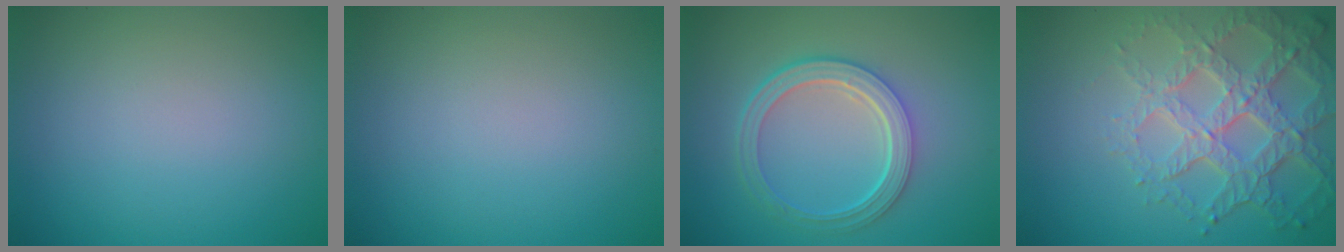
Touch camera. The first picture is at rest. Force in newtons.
{"total": 0.0}
{"total": 5.2, "press": 3.8, "slide": 3.4}
{"total": 6.7, "press": 4.9, "slide": 4.5}